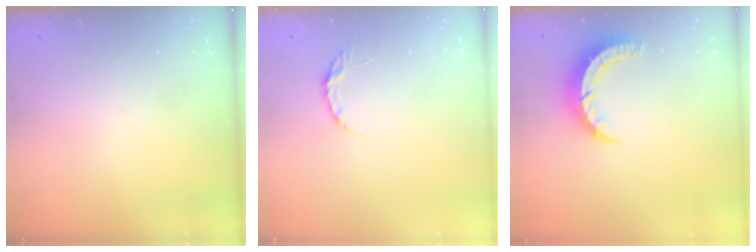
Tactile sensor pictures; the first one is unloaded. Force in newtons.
{"total": 4.1, "press": 4.1, "slide": 0.5}
{"total": 7.4, "press": 7.4, "slide": 0.7}